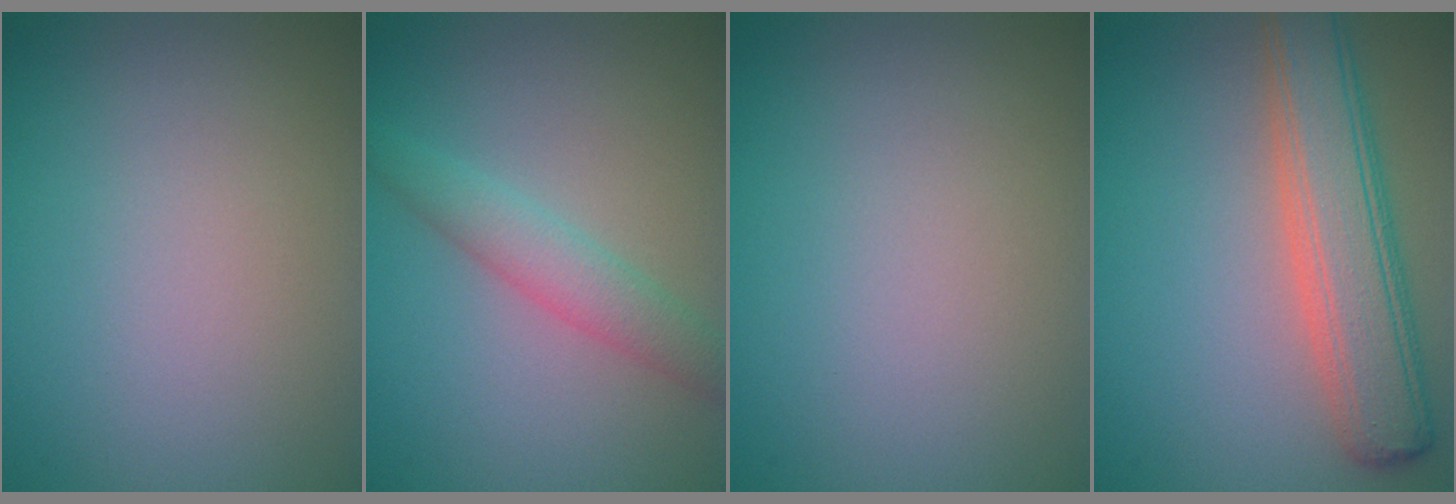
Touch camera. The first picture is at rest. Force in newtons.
{"total": 2.9, "press": 2.9, "slide": 0.1}
{"total": 0.0}
{"total": 6.5, "press": 6.5, "slide": 0.5}